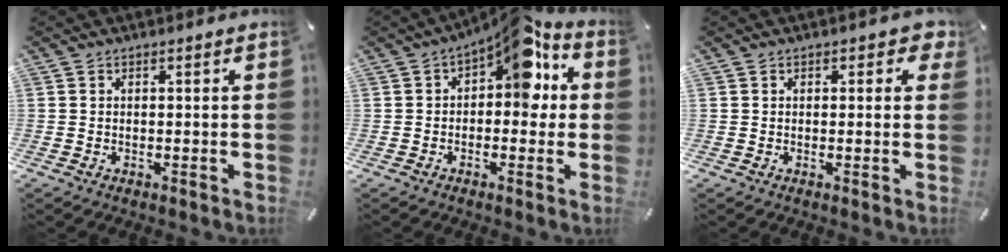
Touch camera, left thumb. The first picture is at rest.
{"total": 11.4, "force": [5.0, 6.0, 8.3], "torque": [-0.103, -0.032, 0.082]}
{"total": 2.2, "force": [0.8, 1.6, 1.3], "torque": [-0.003, -0.001, 0.007]}